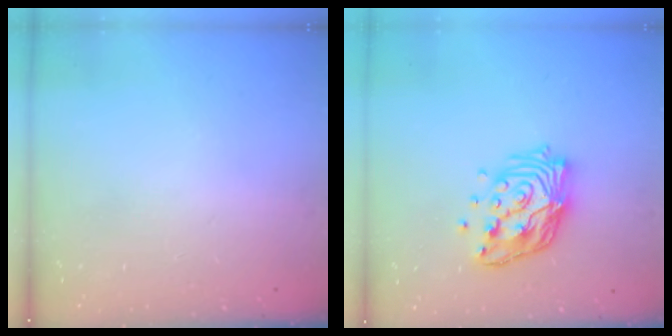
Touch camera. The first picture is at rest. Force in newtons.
{"total": 13.7, "press": 13.6, "slide": 1.4}